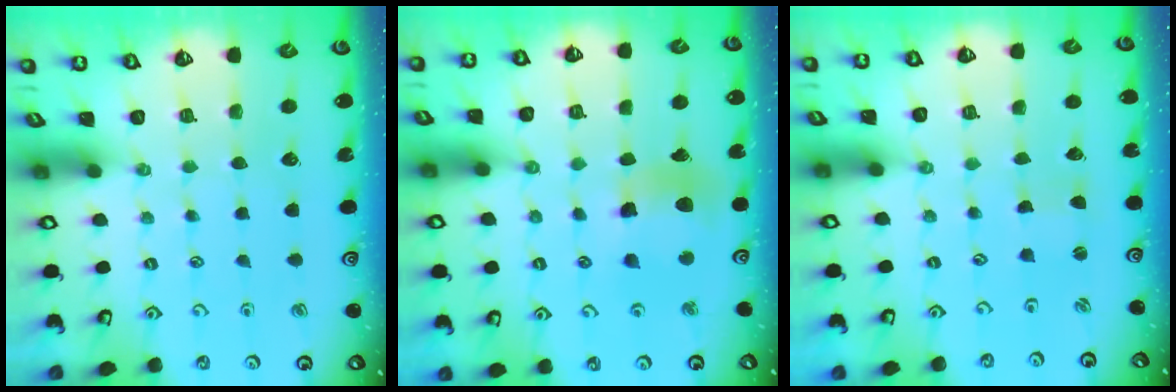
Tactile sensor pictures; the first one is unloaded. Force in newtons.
{"total": 9.8, "press": 9.7, "slide": 1.2}
{"total": 0.0}